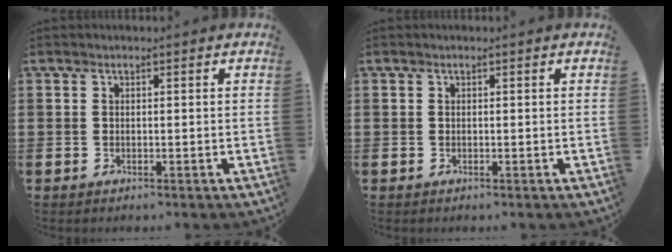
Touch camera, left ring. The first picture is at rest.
{"total": 0.0}